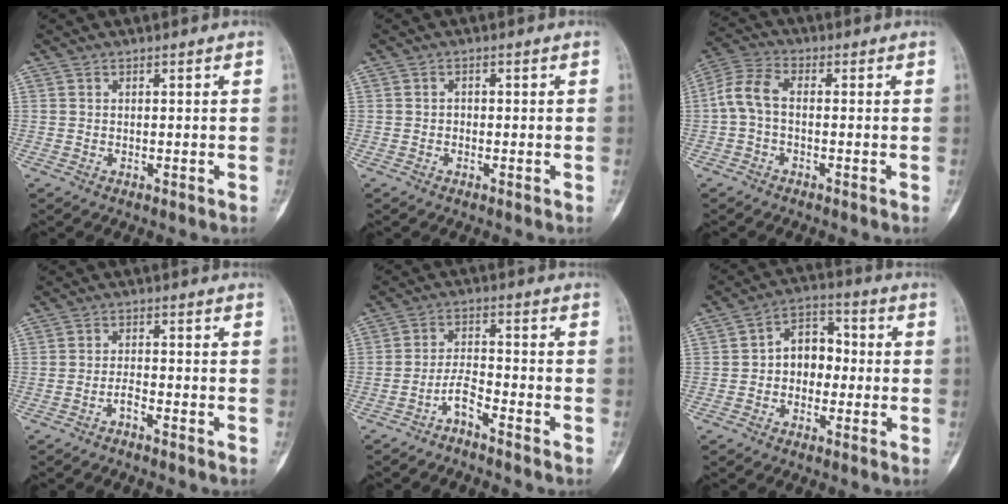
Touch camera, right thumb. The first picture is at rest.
{"total": 0.8, "force": [-0.3, 0.6, 0.3], "torque": [0.006, 0.004, -0.010]}
{"total": 6.1, "force": [-0.7, 3.4, 5.0], "torque": [-0.112, 0.020, -0.025]}
{"total": 1.7, "force": [-1.5, 0.0, 0.7], "torque": [-0.017, 0.015, -0.033]}
{"total": 3.7, "force": [-3.2, 0.4, 1.8], "torque": [-0.035, 0.029, -0.067]}
{"total": 8.0, "force": [-0.7, 6.0, 5.2], "torque": [-0.046, 0.034, -0.026]}